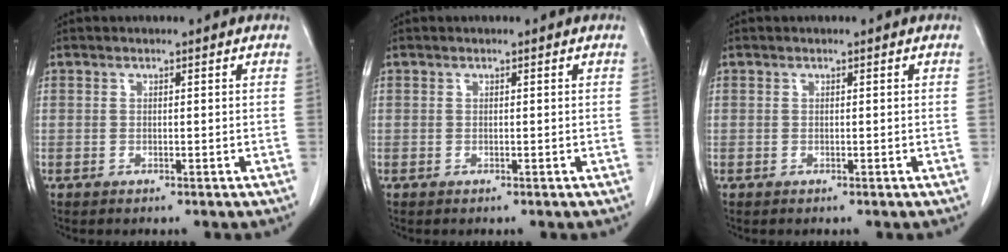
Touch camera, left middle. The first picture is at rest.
{"total": 0.0}
{"total": 0.0}